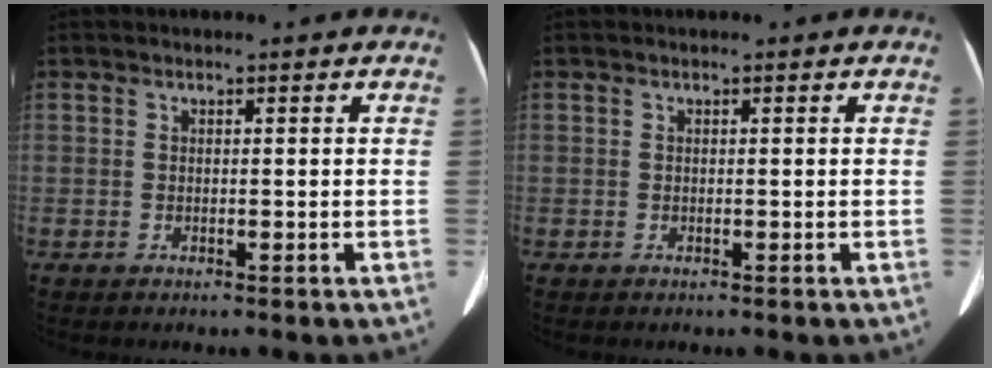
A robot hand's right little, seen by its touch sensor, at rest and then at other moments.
{"total": 0.0}